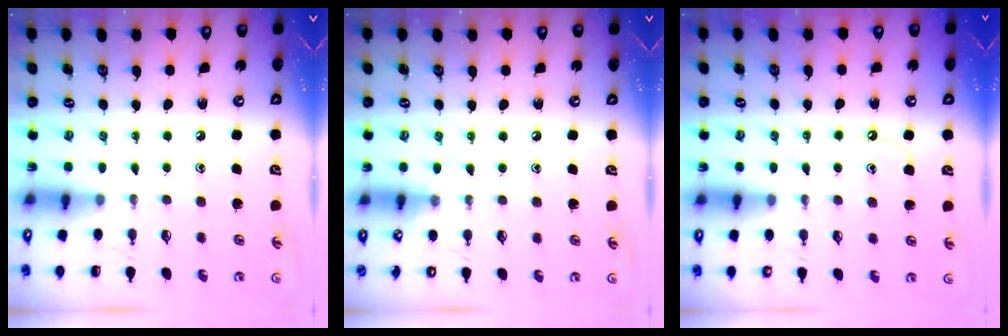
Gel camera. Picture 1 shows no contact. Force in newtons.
{"total": 4.0, "press": 3.9, "slide": 0.5}
{"total": 5.5, "press": 5.5, "slide": 0.5}